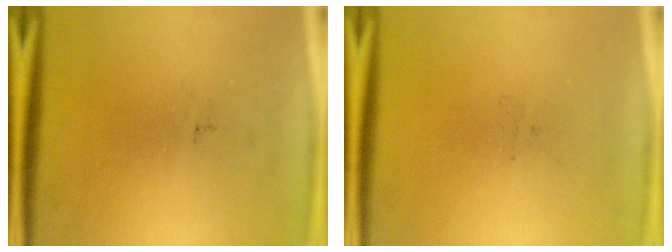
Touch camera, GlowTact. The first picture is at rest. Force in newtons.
{"total": 0.0}